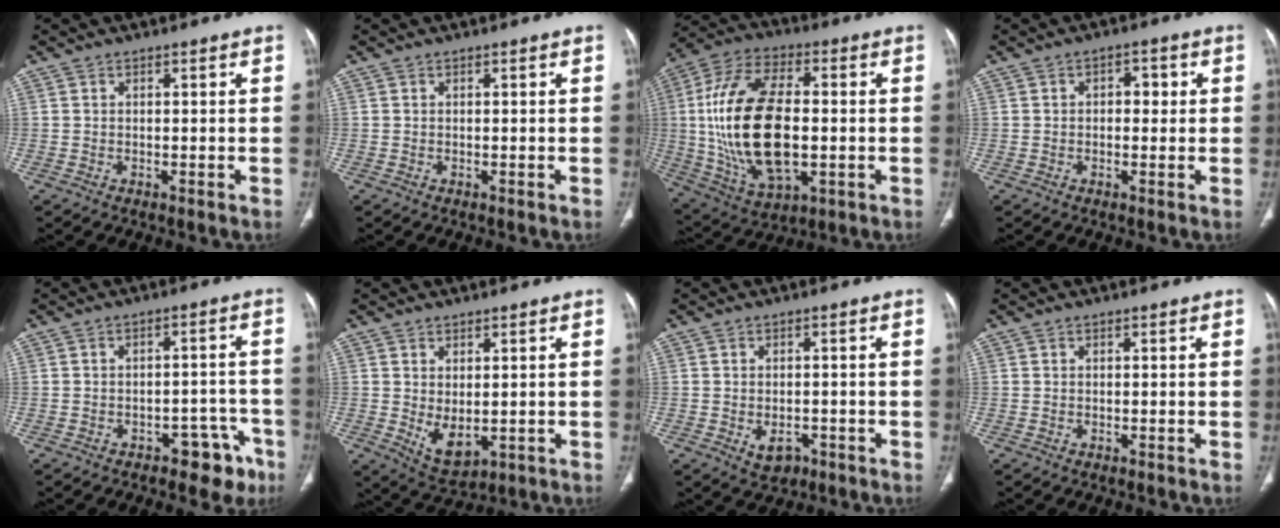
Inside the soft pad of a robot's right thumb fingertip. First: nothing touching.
{"total": 0.0}
{"total": 23.2, "force": [-0.6, 12.1, 19.8], "torque": [-0.393, 0.005, 0.000]}
{"total": 3.3, "force": [0.4, 2.1, 2.5], "torque": [-0.020, 0.007, 0.002]}
{"total": 7.5, "force": [-4.6, 4.3, 4.1], "torque": [-0.019, 0.043, -0.054]}
{"total": 6.0, "force": [-0.3, 3.4, 4.9], "torque": [-0.075, -0.012, 0.016]}
{"total": 3.9, "force": [-1.5, 2.7, 2.4], "torque": [-0.029, 0.005, -0.013]}
{"total": 0.0}